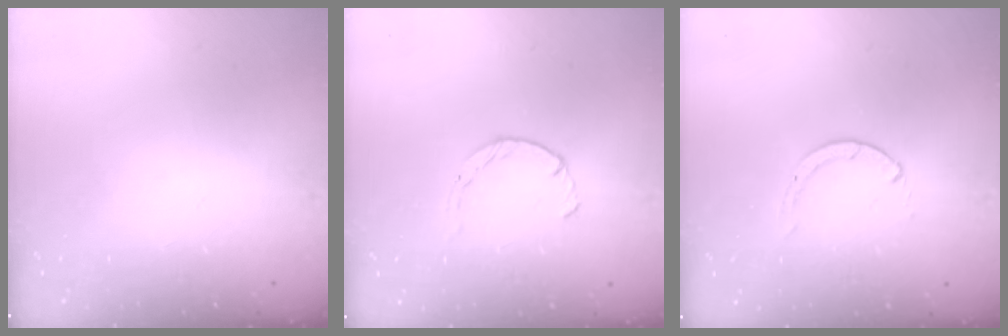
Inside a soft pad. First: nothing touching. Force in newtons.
{"total": 3.7, "press": 3.6, "slide": 0.5}
{"total": 0.0}